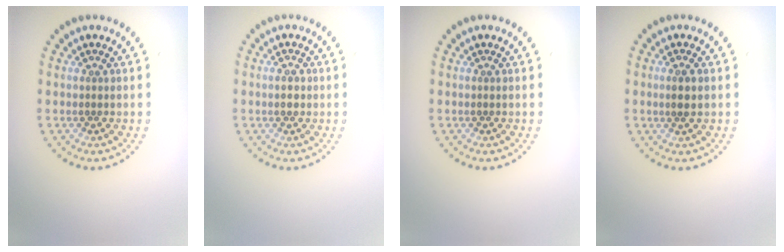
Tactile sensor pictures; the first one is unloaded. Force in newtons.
{"total": 1.4, "press": 1.4, "slide": 0.1}
{"total": 0.0}
{"total": 1.4, "press": 1.3, "slide": 0.6}